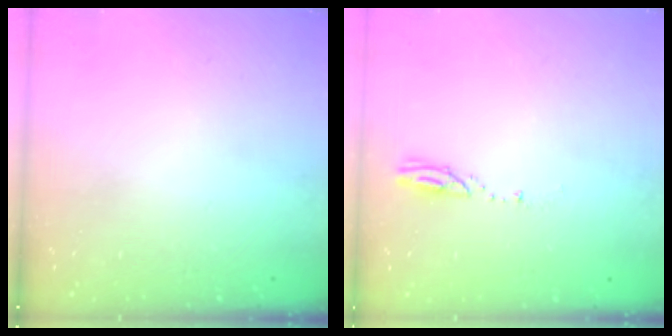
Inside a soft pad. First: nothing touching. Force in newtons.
{"total": 3.4, "press": 3.4, "slide": 0.3}